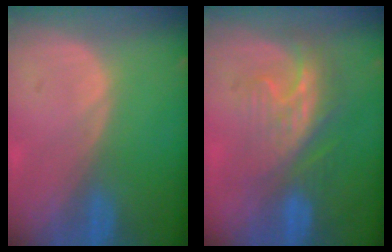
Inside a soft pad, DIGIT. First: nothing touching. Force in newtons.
{"total": 8.7, "press": 7.5, "slide": 4.5}